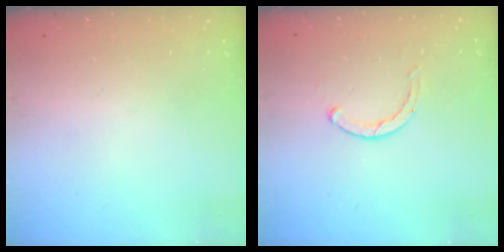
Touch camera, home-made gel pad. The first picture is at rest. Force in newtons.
{"total": 1.9, "press": 1.8, "slide": 0.3}